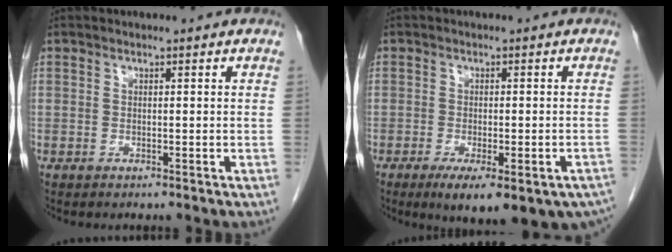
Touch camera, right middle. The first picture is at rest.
{"total": 14.8, "force": [-10.4, 4.2, 9.5], "torque": [-0.088, -0.012, -0.131]}